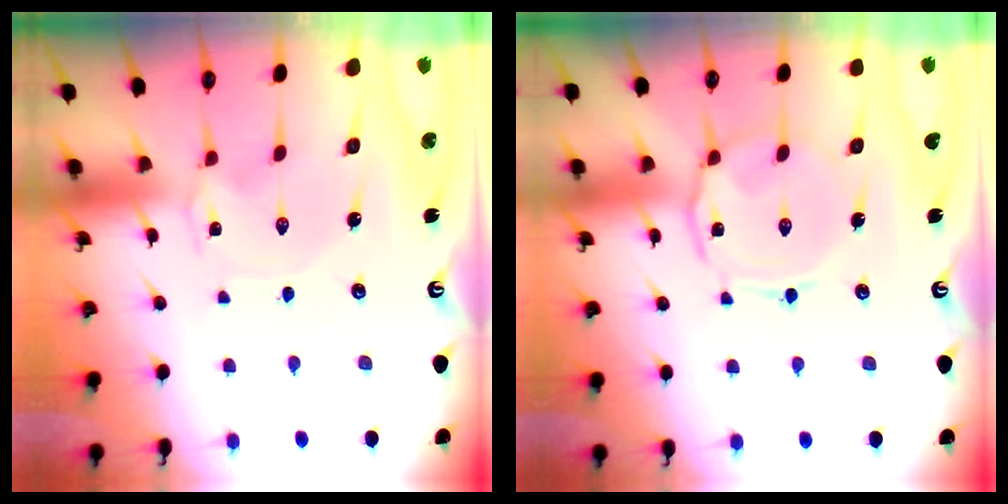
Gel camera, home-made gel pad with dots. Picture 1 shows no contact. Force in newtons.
{"total": 5.9, "press": 5.9, "slide": 0.4}